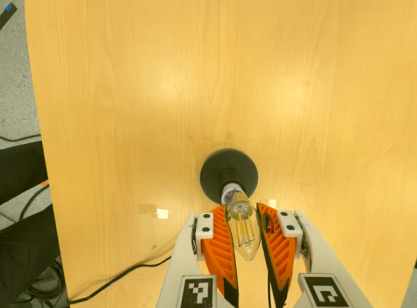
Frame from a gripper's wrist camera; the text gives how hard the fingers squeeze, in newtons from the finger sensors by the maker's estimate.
{"total": 21.3, "left": 24.3, "right": 18.2}